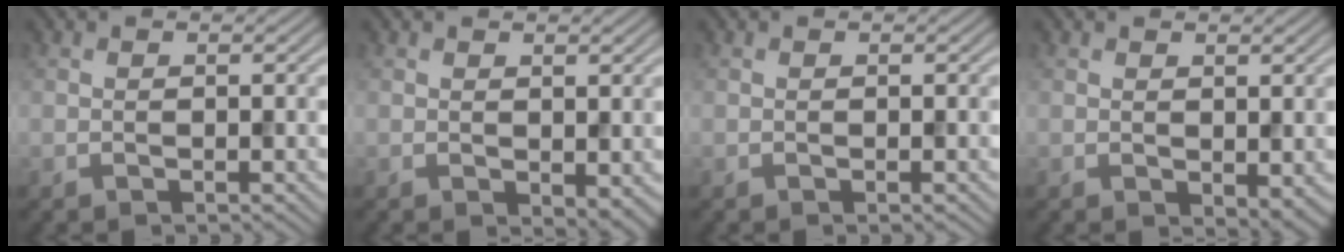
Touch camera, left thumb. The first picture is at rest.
{"total": 1.9, "force": [0.0, 1.1, 1.6], "torque": [-0.024, -0.008, 0.004]}
{"total": 0.0}
{"total": 2.2, "force": [-0.1, 1.2, 1.8], "torque": [-0.028, -0.007, 0.003]}